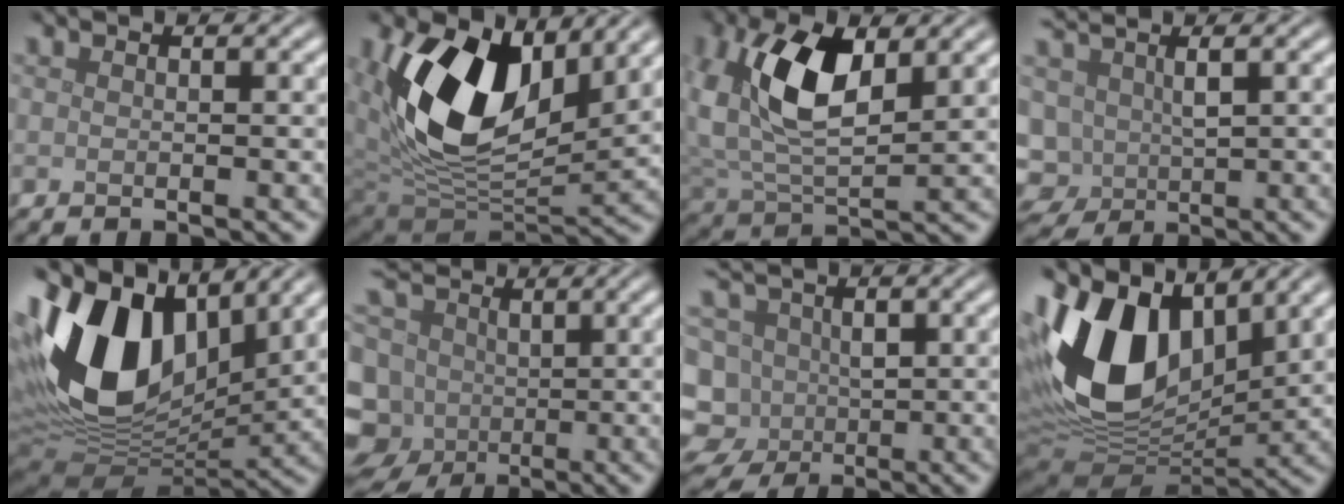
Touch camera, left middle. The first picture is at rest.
{"total": 13.9, "force": [4.6, 8.4, 10.1], "torque": [-0.190, -0.010, 0.087]}
{"total": 9.0, "force": [2.8, 4.7, 7.1], "torque": [-0.145, 0.004, 0.050]}
{"total": 5.3, "force": [0.2, 3.8, 3.7], "torque": [-0.092, -0.008, 0.007]}
{"total": 15.8, "force": [4.2, 10.0, 11.5], "torque": [-0.238, 0.008, 0.075]}
{"total": 13.7, "force": [1.0, 11.1, 8.0], "torque": [-0.186, 0.030, -0.015]}
{"total": 11.1, "force": [-1.6, 9.8, 4.8], "torque": [-0.124, 0.013, -0.053]}
{"total": 14.3, "force": [3.9, 9.1, 10.3], "torque": [-0.216, 0.002, 0.070]}